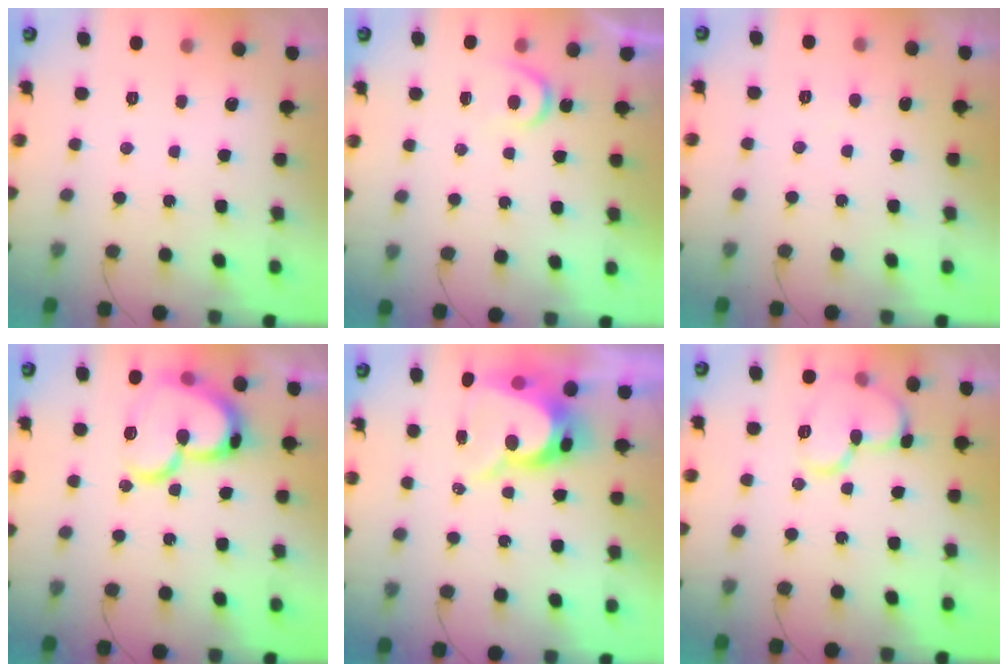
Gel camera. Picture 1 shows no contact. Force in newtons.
{"total": 3.1, "press": 3.1, "slide": 0.4}
{"total": 2.6, "press": 2.6, "slide": 0.3}
{"total": 20.0, "press": 19.9, "slide": 2.4}
{"total": 9.4, "press": 9.4, "slide": 0.9}
{"total": 11.3, "press": 11.3, "slide": 0.6}